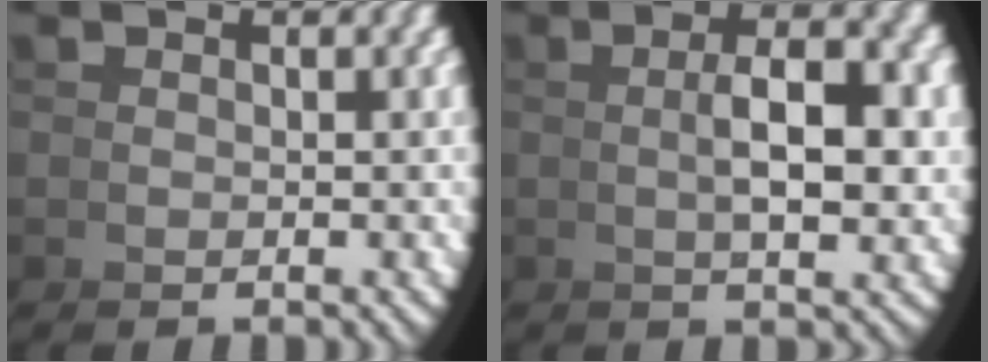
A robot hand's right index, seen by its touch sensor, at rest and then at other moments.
{"total": 4.7, "force": [1.2, 1.2, 4.4], "torque": [-0.050, 0.016, 0.015]}